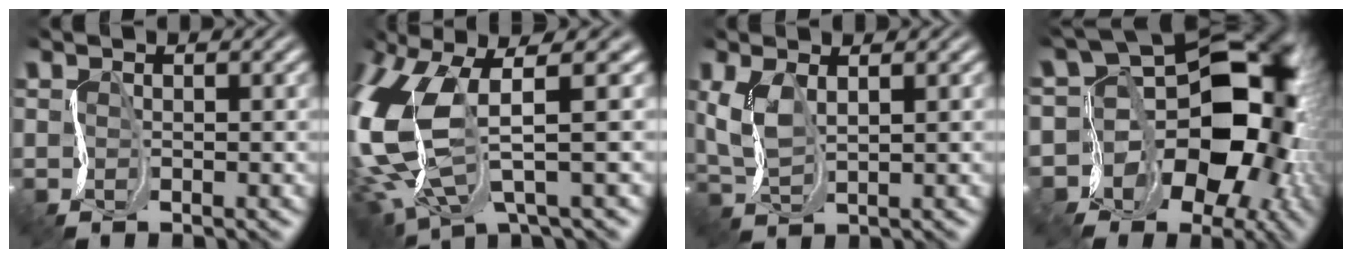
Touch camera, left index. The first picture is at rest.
{"total": 8.9, "force": [0.5, 3.5, 8.2], "torque": [-0.227, -0.026, 0.023]}
{"total": 2.4, "force": [0.9, 0.8, 2.1], "torque": [-0.079, -0.003, 0.024]}
{"total": 14.0, "force": [-4.5, 10.7, 7.8], "torque": [-0.058, -0.006, -0.082]}